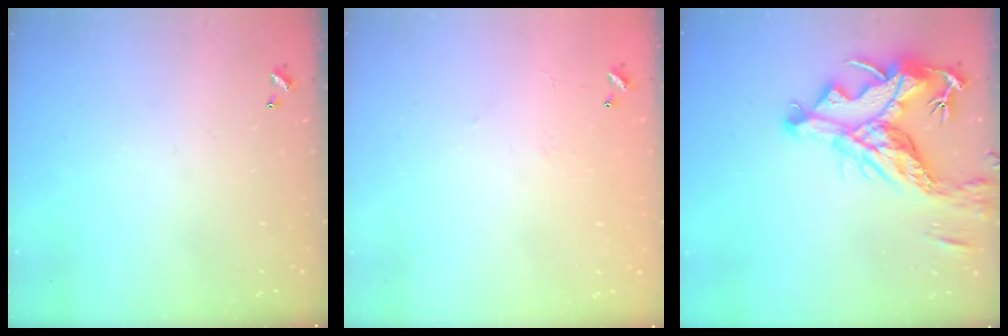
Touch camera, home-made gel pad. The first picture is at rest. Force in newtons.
{"total": 7.3, "press": 7.3, "slide": 0.6}
{"total": 15.6, "press": 15.4, "slide": 2.6}